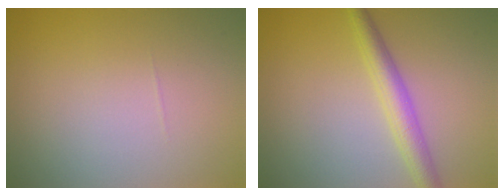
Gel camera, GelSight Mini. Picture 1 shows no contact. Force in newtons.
{"total": 3.3, "press": 3.3, "slide": 0.2}